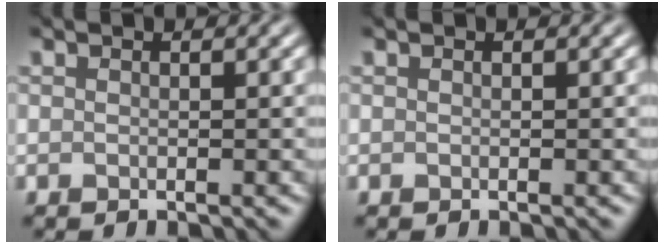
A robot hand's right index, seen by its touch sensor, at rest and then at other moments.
{"total": 0.0}